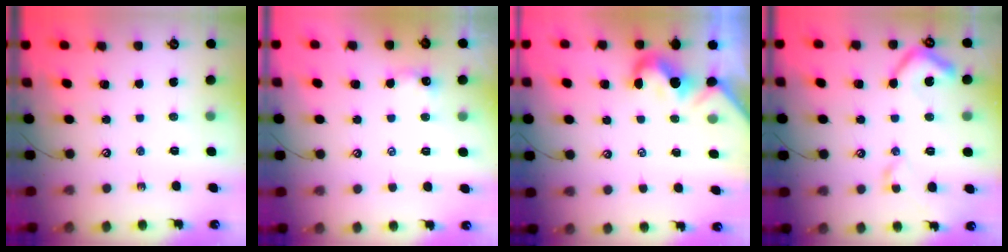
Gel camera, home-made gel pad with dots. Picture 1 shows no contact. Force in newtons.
{"total": 0.8, "press": 0.6, "slide": 0.5}
{"total": 0.0}
{"total": 7.8, "press": 7.7, "slide": 1.5}